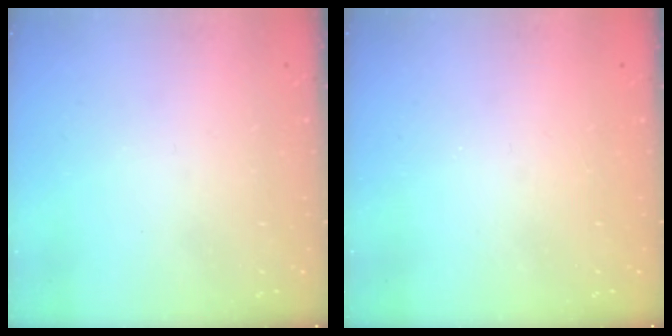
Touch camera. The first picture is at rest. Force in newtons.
{"total": 0.8, "press": 0.8, "slide": 0.3}